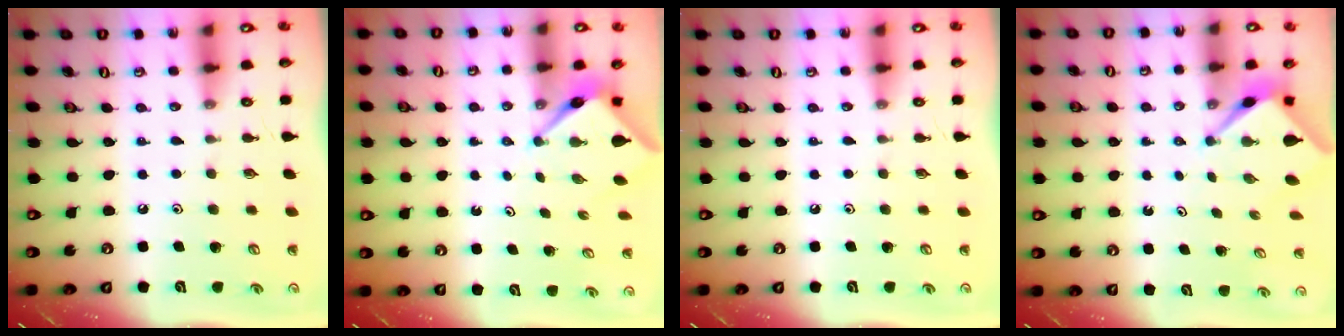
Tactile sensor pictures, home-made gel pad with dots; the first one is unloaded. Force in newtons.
{"total": 3.9, "press": 3.9, "slide": 0.2}
{"total": 0.0}
{"total": 2.6, "press": 2.6, "slide": 0.2}